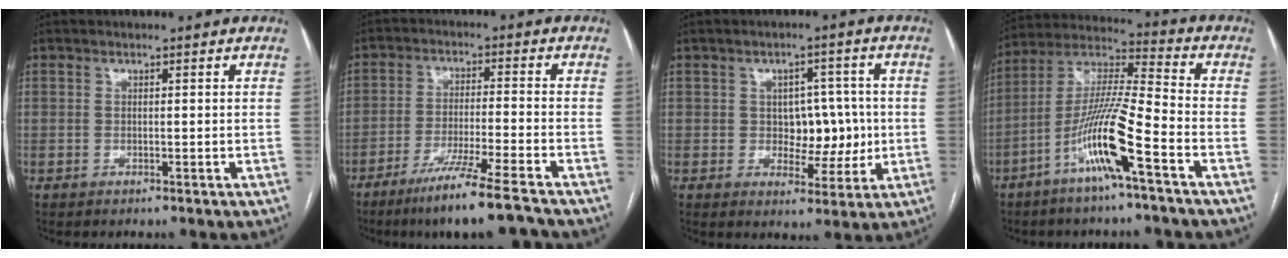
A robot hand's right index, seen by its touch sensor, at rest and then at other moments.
{"total": 11.0, "force": [-8.5, -0.9, 6.9], "torque": [-0.111, -0.035, -0.144]}
{"total": 6.7, "force": [-0.1, 4.5, 5.0], "torque": [-0.060, 0.017, 0.008]}
{"total": 13.1, "force": [-6.3, -0.1, 11.5], "torque": [-0.235, -0.002, -0.124]}